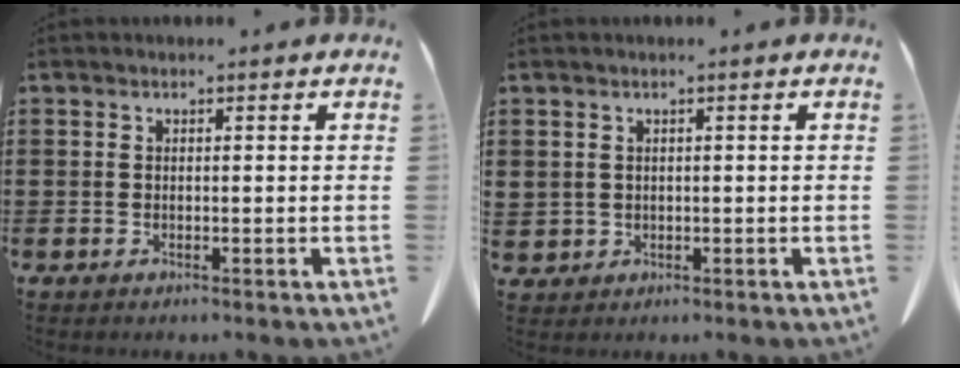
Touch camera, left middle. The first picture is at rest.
{"total": 1.2, "force": [0.6, 1.0, 0.2], "torque": [-0.008, 0.002, 0.012]}